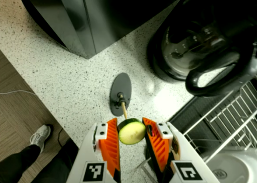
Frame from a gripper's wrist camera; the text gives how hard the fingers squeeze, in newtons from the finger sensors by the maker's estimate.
{"total": 9.0, "left": 9.2, "right": 8.7}